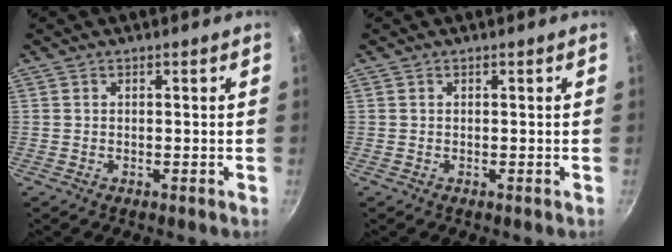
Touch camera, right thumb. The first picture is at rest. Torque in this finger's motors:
{"motor_torque": [-0.04, 0.04, -0.01, 0.00, 0.00]}